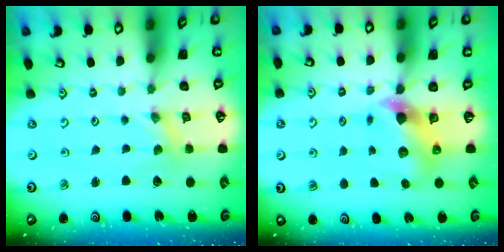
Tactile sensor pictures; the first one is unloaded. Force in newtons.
{"total": 7.0, "press": 6.9, "slide": 1.0}